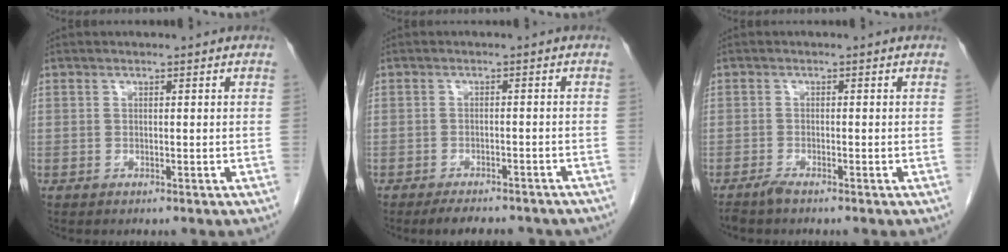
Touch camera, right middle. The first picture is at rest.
{"total": 9.2, "force": [-8.0, 2.6, 3.7], "torque": [-0.047, -0.001, -0.095]}
{"total": 1.4, "force": [-1.2, -0.1, 0.7], "torque": [-0.022, -0.004, -0.025]}